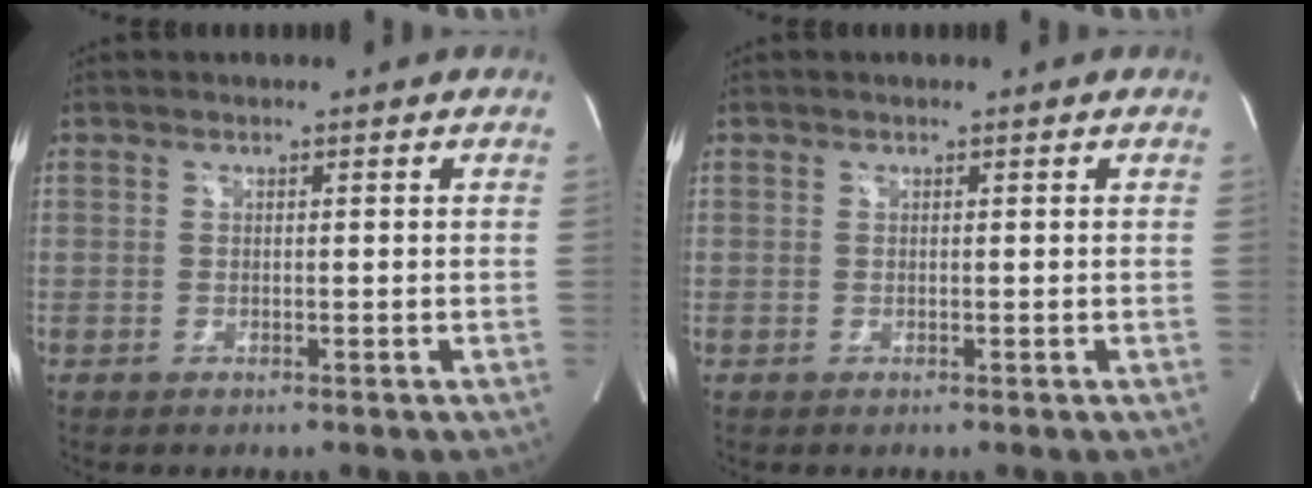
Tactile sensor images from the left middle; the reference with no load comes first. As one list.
[{"total": 0.0}]